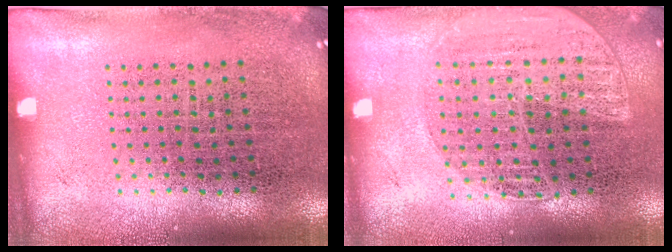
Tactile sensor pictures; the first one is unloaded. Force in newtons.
{"total": 1.5, "press": 1.4, "slide": 0.4}